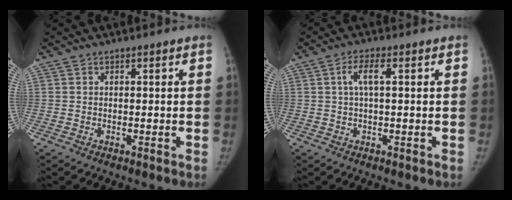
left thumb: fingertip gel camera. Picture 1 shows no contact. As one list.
[{"total": 3.6, "force": [0.8, 1.0, 3.3], "torque": [-0.075, 0.012, 0.015]}]